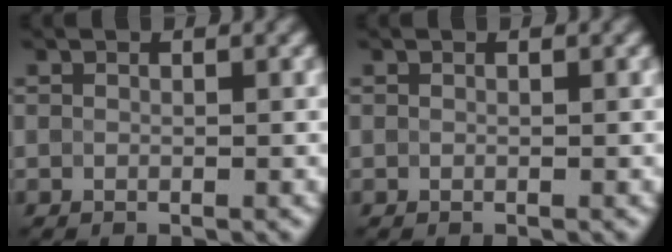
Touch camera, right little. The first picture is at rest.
{"total": 0.0}